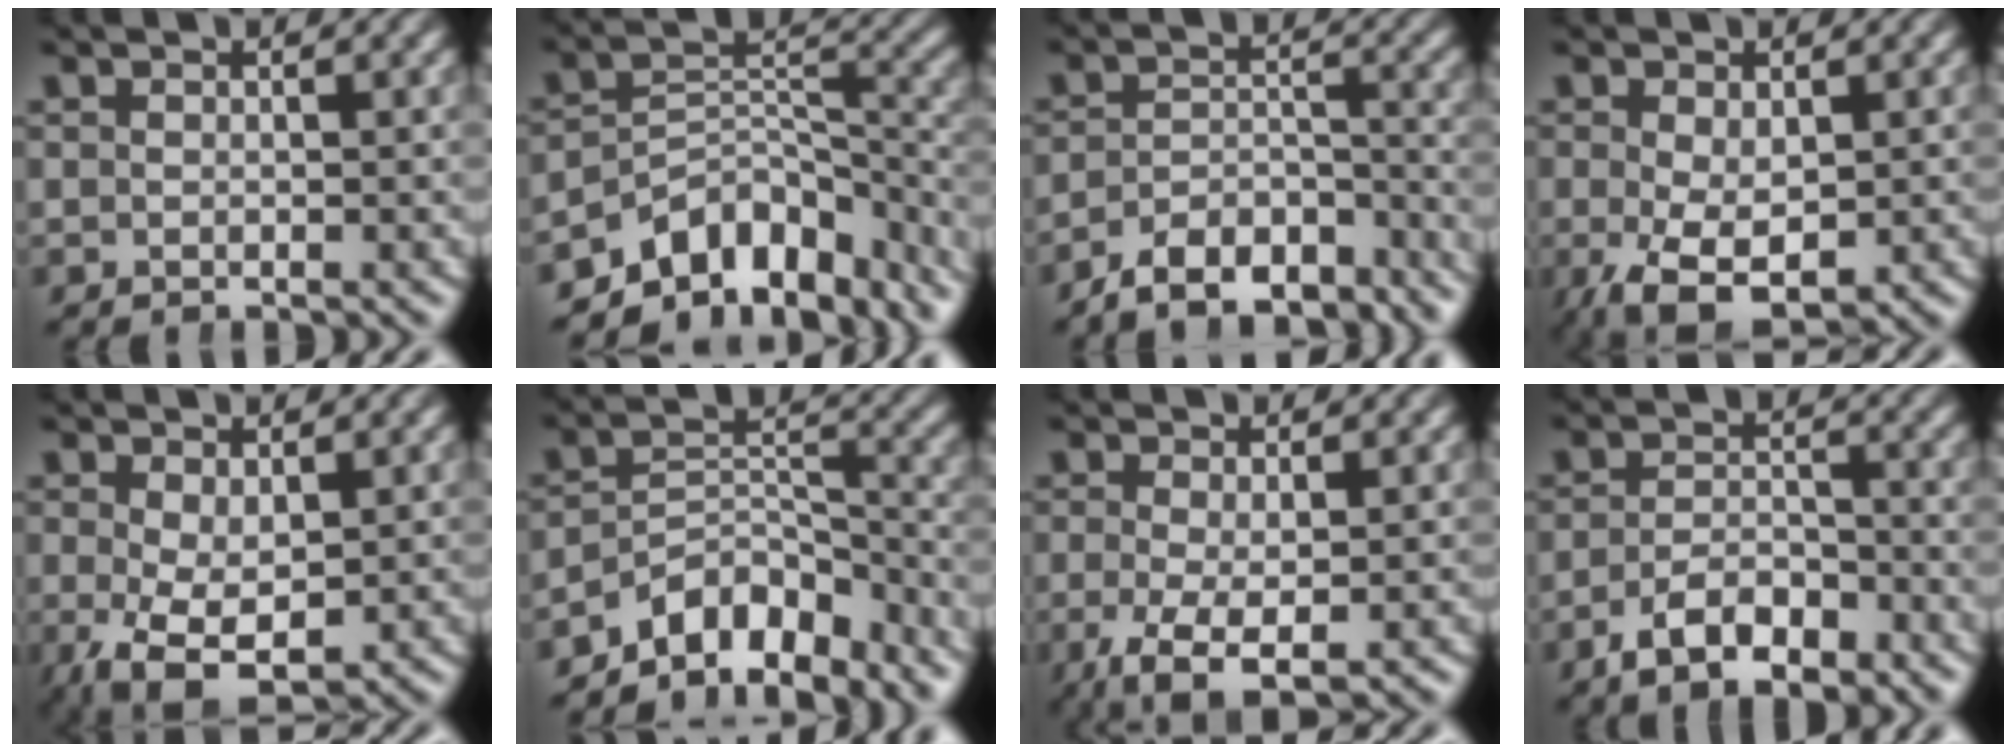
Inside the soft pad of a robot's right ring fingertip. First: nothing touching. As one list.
[{"total": 13.9, "force": [-9.3, 8.0, 6.6], "torque": [-0.096, -0.041, -0.134]}, {"total": 8.4, "force": [-7.3, 3.0, 2.7], "torque": [-0.041, -0.026, -0.112]}, {"total": 7.9, "force": [-4.3, 4.4, 5.0], "torque": [-0.115, -0.071, -0.032]}, {"total": 7.0, "force": [-3.7, 3.8, 4.6], "torque": [-0.105, -0.066, -0.026]}, {"total": 8.4, "force": [-5.8, 4.6, 4.1], "torque": [-0.064, -0.030, -0.089]}, {"total": 6.5, "force": [-3.6, 2.9, 4.6], "torque": [-0.109, -0.055, -0.030]}, {"total": 4.9, "force": [-3.5, 2.1, 2.6], "torque": [-0.035, -0.012, -0.053]}]